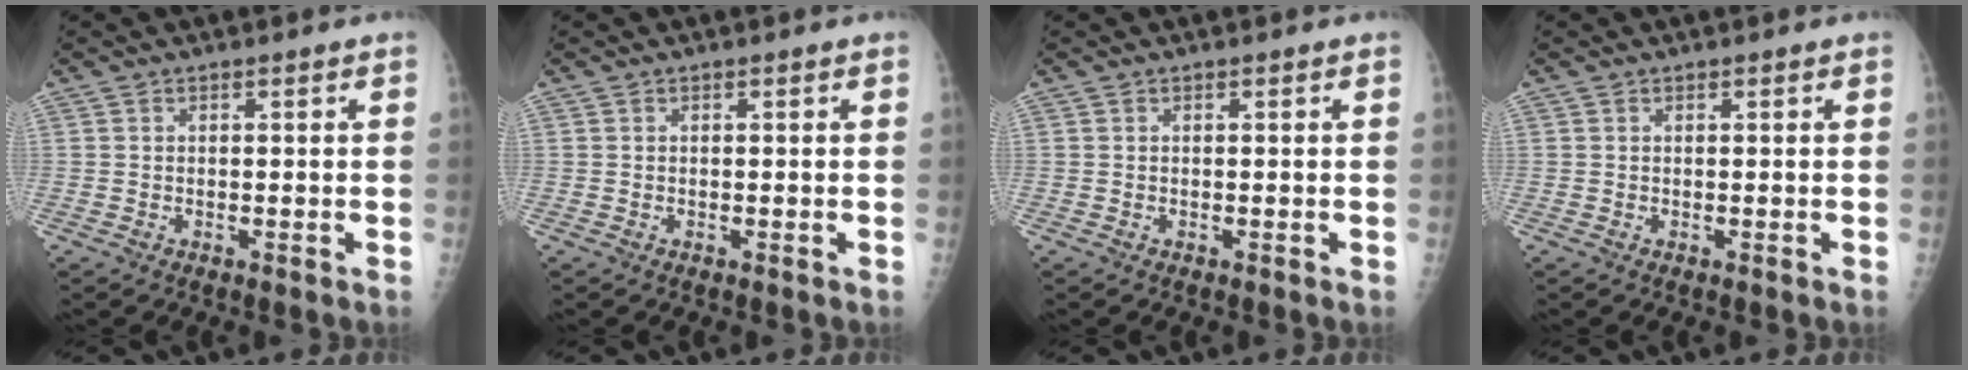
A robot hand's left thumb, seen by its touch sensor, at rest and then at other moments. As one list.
[{"total": 0.0}, {"total": 0.0}, {"total": 0.0}]